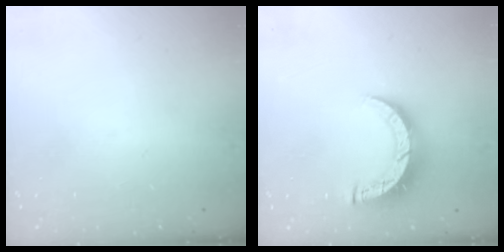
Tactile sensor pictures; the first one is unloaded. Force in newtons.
{"total": 8.9, "press": 8.9, "slide": 0.8}